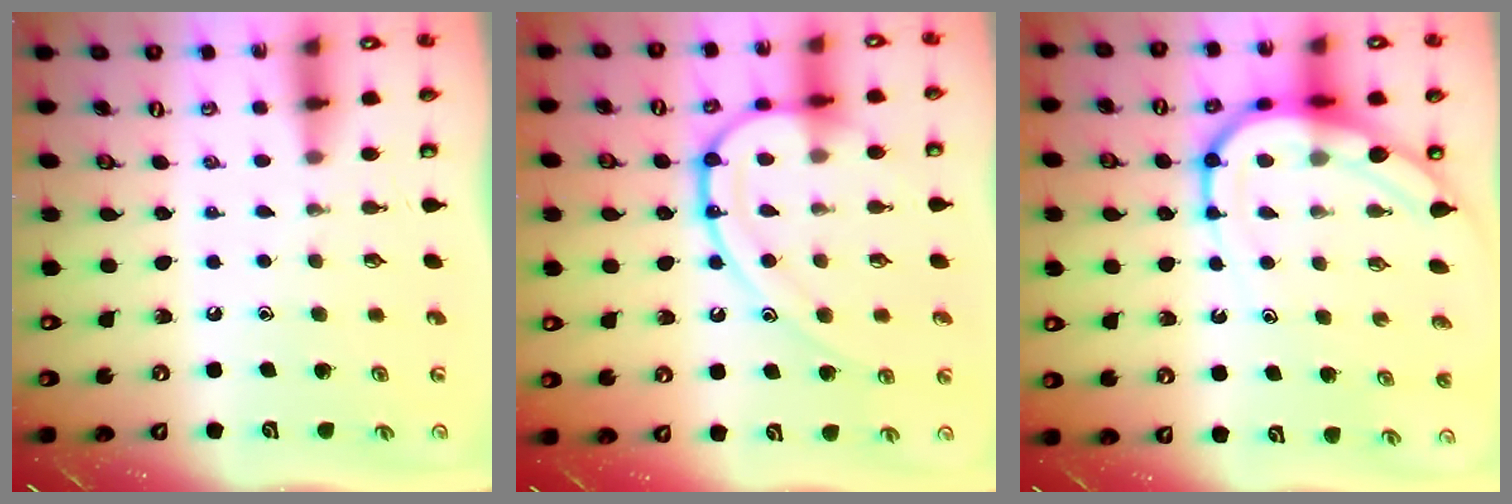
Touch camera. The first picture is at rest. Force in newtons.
{"total": 15.2, "press": 15.1, "slide": 1.5}
{"total": 11.3, "press": 11.3, "slide": 1.1}